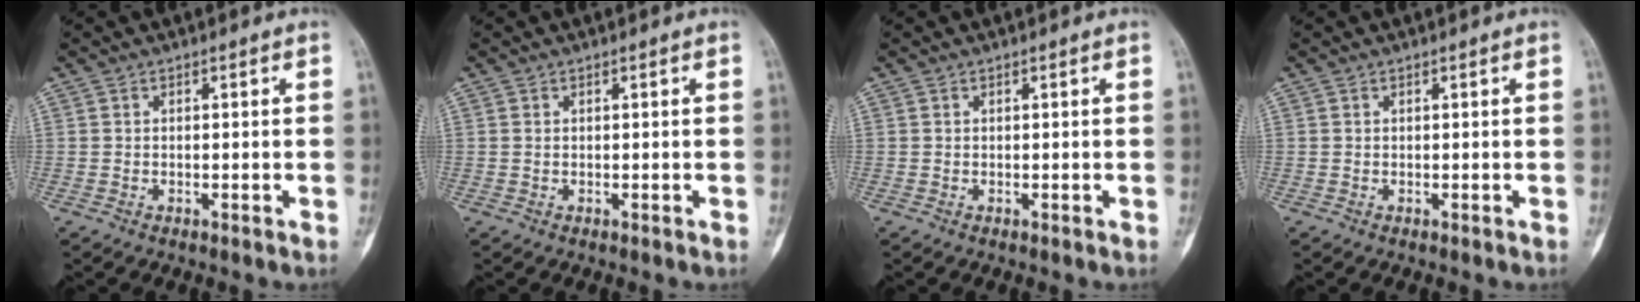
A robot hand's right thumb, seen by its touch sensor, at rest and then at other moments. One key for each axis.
{"total": 0.0}
{"total": 0.0}
{"total": 0.0}